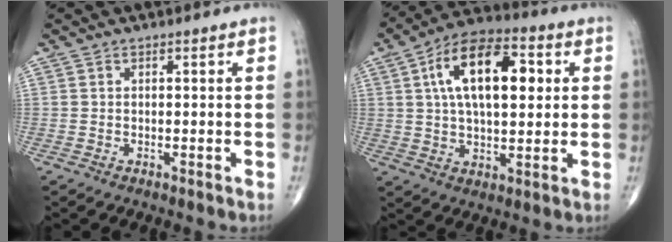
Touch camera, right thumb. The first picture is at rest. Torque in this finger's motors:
{"motor_torque": [0.91, 4.10, 1.73, 0.77, 0.46]}